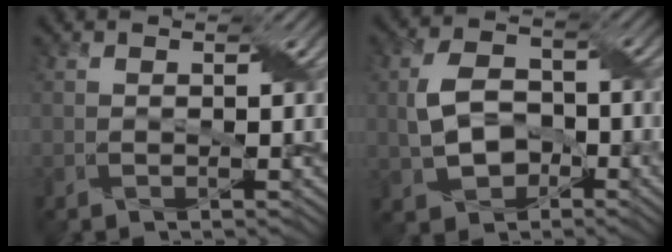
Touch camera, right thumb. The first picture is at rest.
{"total": 6.5, "force": [-1.4, 4.7, 4.3], "torque": [-0.091, 0.003, -0.025]}